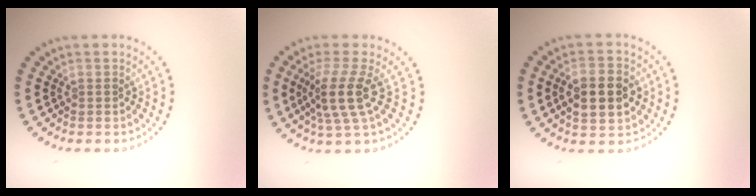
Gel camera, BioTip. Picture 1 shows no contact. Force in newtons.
{"total": 3.7, "press": 2.8, "slide": 2.4}
{"total": 5.0, "press": 5.0, "slide": 0.3}